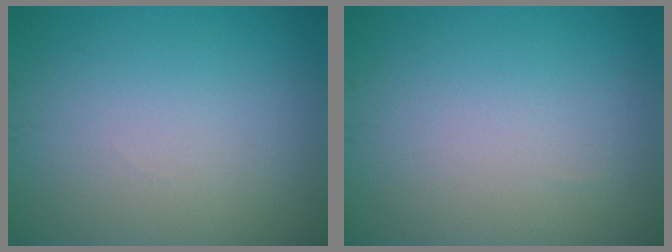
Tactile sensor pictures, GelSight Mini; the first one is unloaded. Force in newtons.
{"total": 0.0}